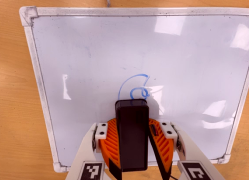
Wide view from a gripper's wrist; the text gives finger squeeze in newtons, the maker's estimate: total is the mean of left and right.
{"total": 7.9, "left": 8.8, "right": 7.1}